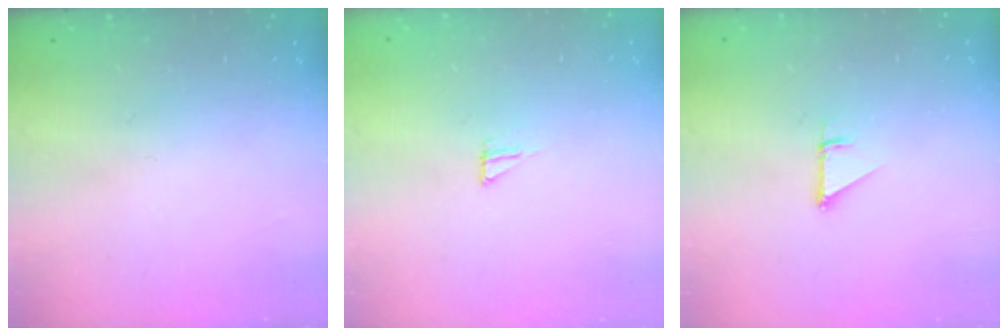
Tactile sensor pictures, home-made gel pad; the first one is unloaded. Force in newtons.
{"total": 5.1, "press": 5.1, "slide": 0.4}
{"total": 0.9, "press": 0.9, "slide": 0.1}